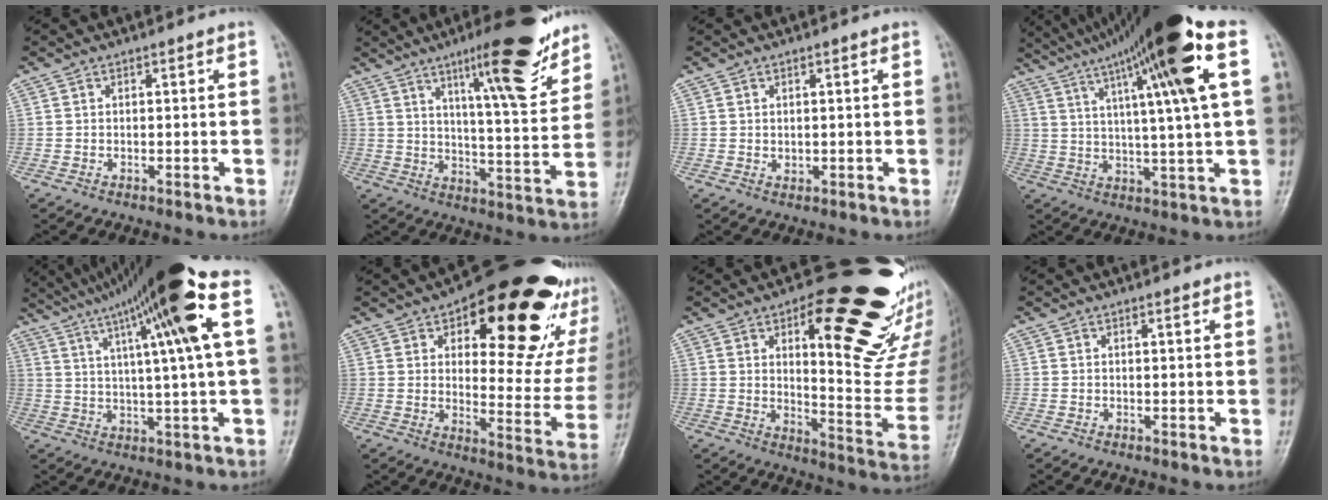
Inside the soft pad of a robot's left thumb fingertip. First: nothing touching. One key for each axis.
{"total": 18.0, "fx": 11.3, "fy": 3.6, "fz": 13.5, "tx": -0.171, "ty": -0.061, "tz": 0.172}
{"total": 1.5, "fx": 0.6, "fy": 0.8, "fz": 1.1, "tx": -0.013, "ty": -0.005, "tz": 0.014}
{"total": 22.1, "fx": 10.1, "fy": 1.5, "fz": 19.6, "tx": -0.316, "ty": 0.008, "tz": 0.159}
{"total": 20.4, "fx": 8.3, "fy": 1.3, "fz": 18.6, "tx": -0.301, "ty": 0.018, "tz": 0.129}
{"total": 29.6, "fx": 14.0, "fy": 13.0, "fz": 22.5, "tx": -0.245, "ty": -0.018, "tz": 0.194}
{"total": 26.2, "fx": 14.2, "fy": 9.1, "fz": 20.1, "tx": -0.203, "ty": -0.067, "tz": 0.199}
{"total": 0.8, "fx": 0.5, "fy": 0.2, "fz": 0.6, "tx": -0.009, "ty": -0.002, "tz": 0.007}